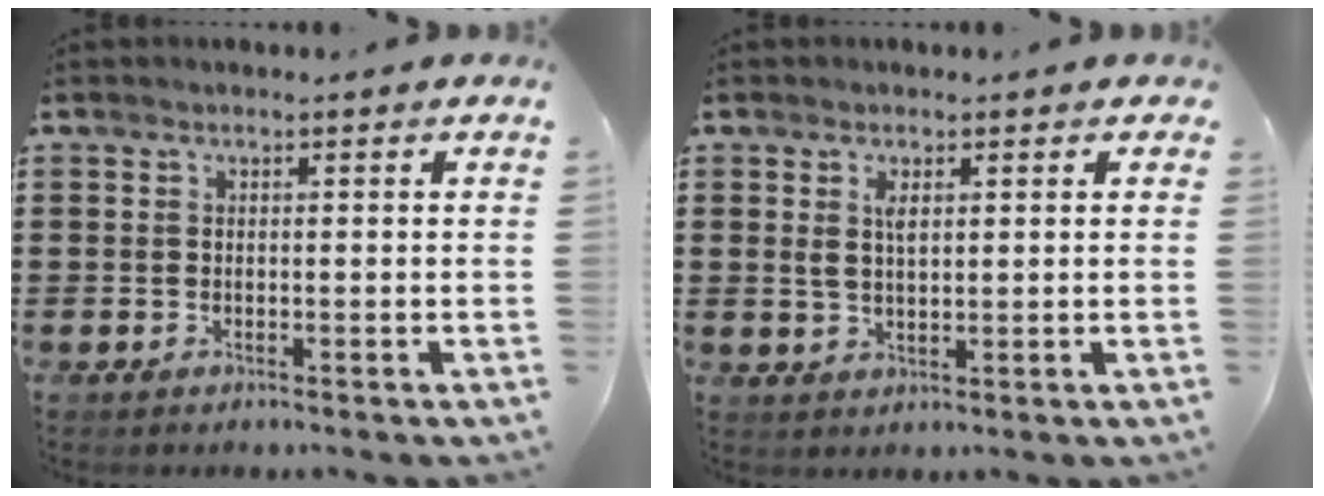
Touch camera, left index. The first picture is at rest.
{"total": 2.8, "force": [1.0, 1.5, 2.1], "torque": [-0.047, 0.006, 0.016]}